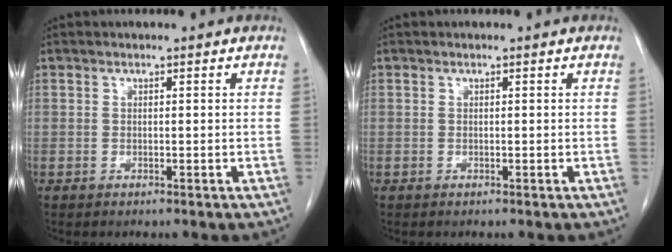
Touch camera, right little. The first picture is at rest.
{"total": 0.0}